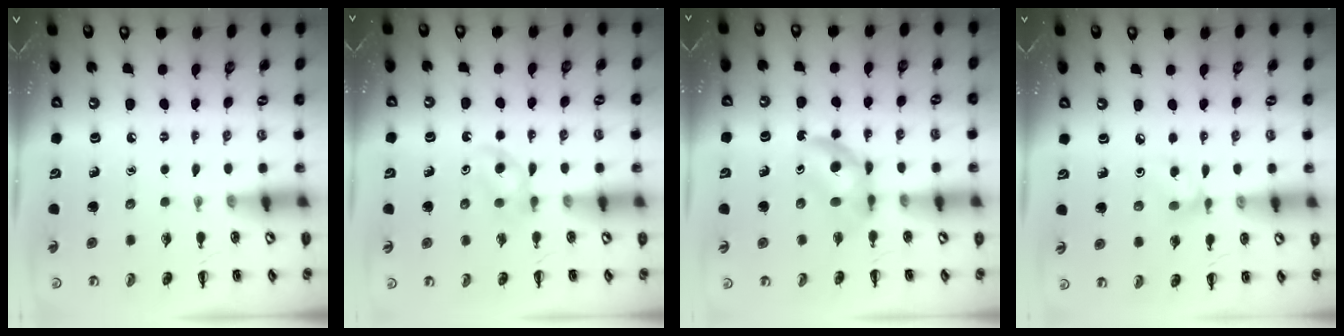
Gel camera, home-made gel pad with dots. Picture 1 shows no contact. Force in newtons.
{"total": 3.8, "press": 3.5, "slide": 1.6}
{"total": 4.8, "press": 4.7, "slide": 1.1}
{"total": 6.0, "press": 6.0, "slide": 0.9}